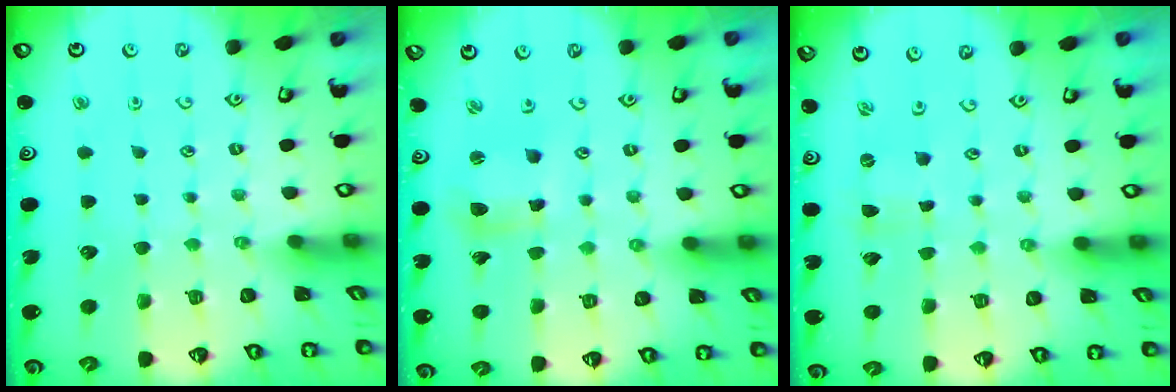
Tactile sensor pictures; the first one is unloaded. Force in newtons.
{"total": 7.2, "press": 7.1, "slide": 1.1}
{"total": 0.0}